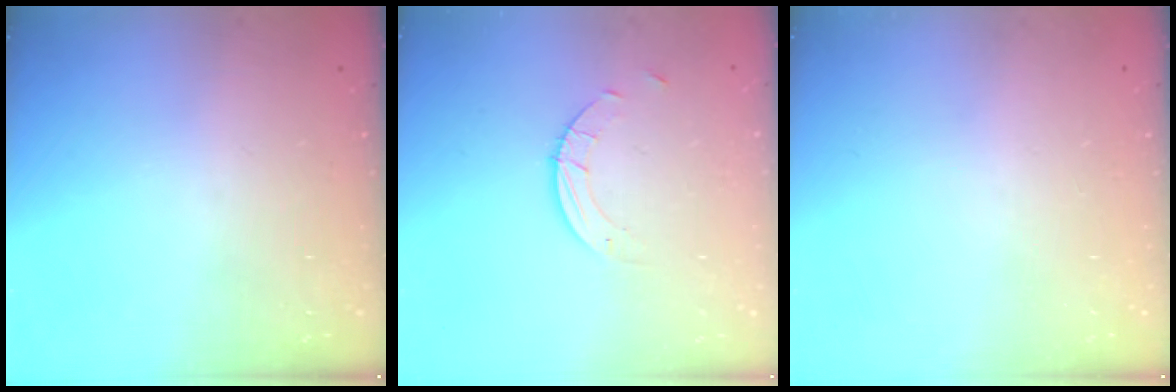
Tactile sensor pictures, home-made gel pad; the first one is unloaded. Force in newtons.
{"total": 2.5, "press": 2.5, "slide": 0.2}
{"total": 0.0}